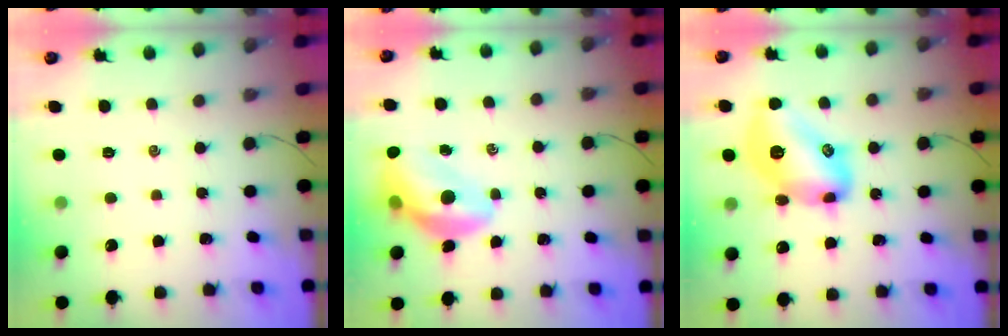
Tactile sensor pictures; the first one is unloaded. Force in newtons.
{"total": 12.3, "press": 11.8, "slide": 3.3}
{"total": 16.6, "press": 16.6, "slide": 0.4}